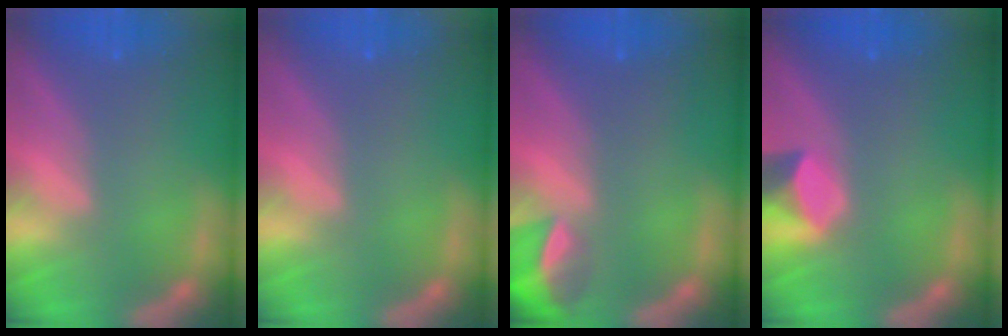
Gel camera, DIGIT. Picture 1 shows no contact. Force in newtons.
{"total": 0.0}
{"total": 4.9}
{"total": 3.0}